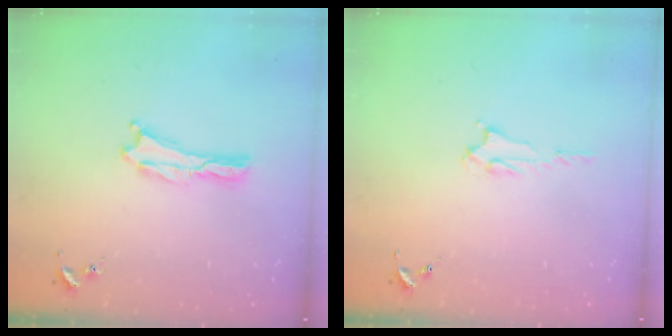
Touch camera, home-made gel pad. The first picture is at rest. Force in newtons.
{"total": 2.2, "press": 2.2, "slide": 0.4}